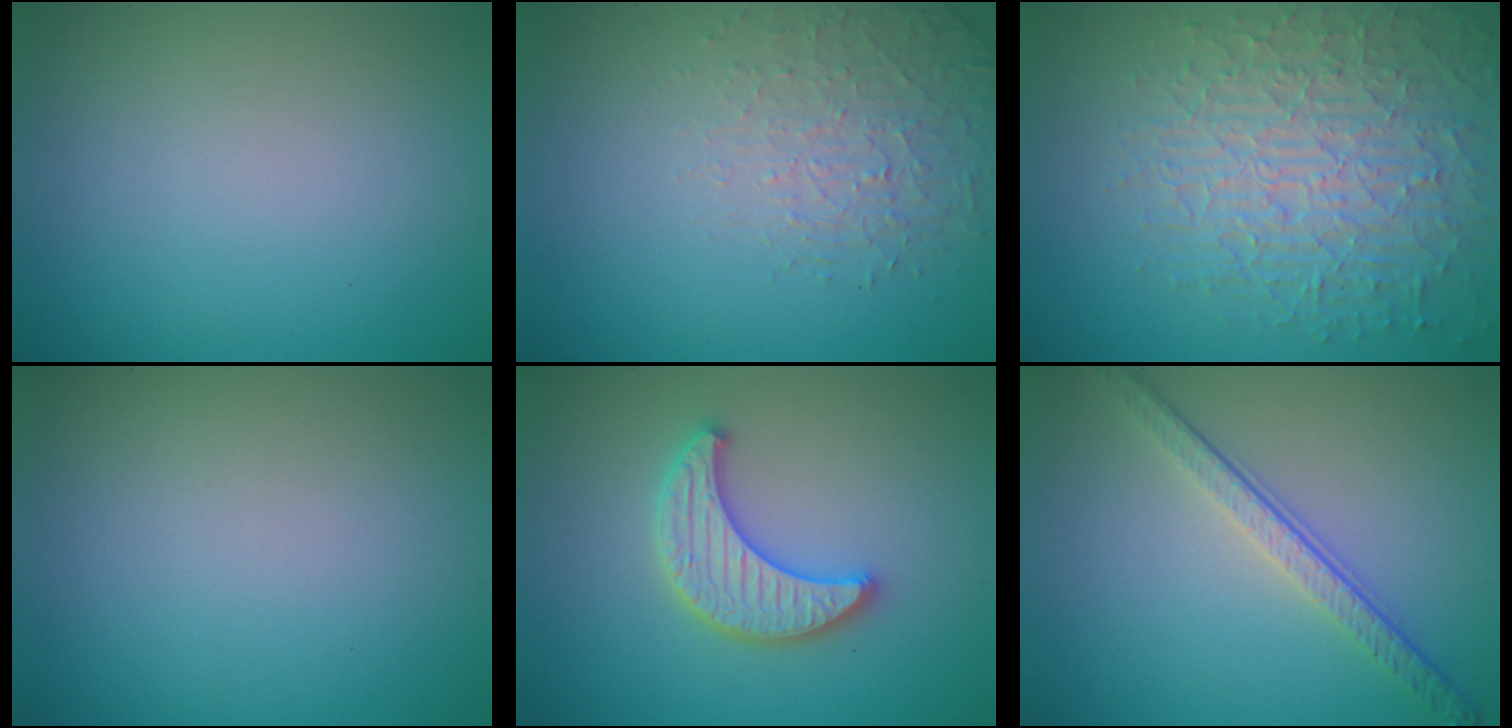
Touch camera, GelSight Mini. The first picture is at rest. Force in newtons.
{"total": 1.6, "press": 1.0, "slide": 1.2}
{"total": 7.7, "press": 5.6, "slide": 5.3}
{"total": 0.0}
{"total": 4.4, "press": 4.3, "slide": 0.8}
{"total": 4.0, "press": 2.8, "slide": 2.8}